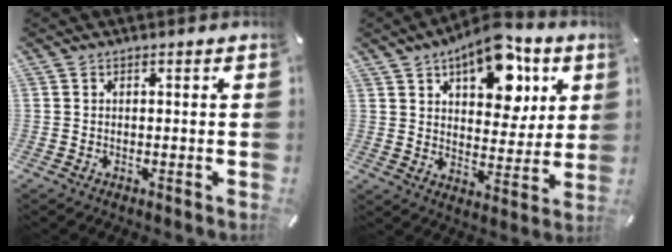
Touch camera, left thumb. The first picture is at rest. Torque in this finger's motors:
{"motor_torque": [2.50, 2.50, 1.53, -1.24, 0.23]}